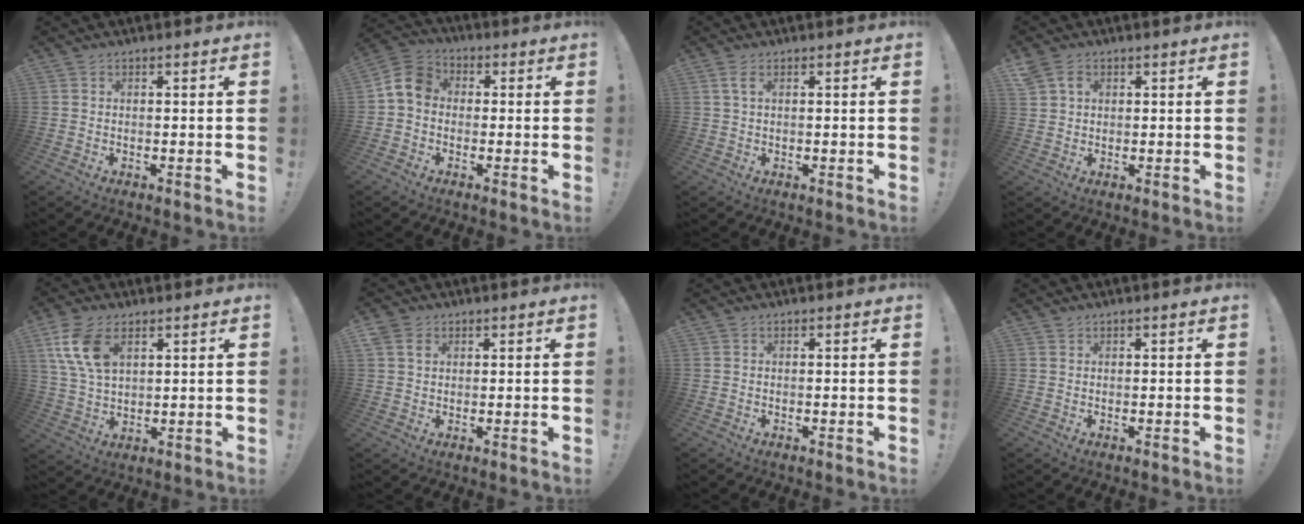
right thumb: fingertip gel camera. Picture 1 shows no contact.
{"total": 8.3, "force": [-0.1, 6.4, 5.3], "torque": [-0.104, 0.022, 0.006]}
{"total": 2.7, "force": [1.0, 0.9, 2.3], "torque": [-0.040, 0.001, 0.016]}
{"total": 4.1, "force": [1.7, 3.0, 2.2], "torque": [-0.033, -0.001, 0.032]}
{"total": 11.8, "force": [5.4, 6.8, 8.0], "torque": [-0.156, -0.009, 0.103]}
{"total": 3.8, "force": [1.7, 3.0, 1.8], "torque": [-0.027, -0.001, 0.032]}
{"total": 0.0}
{"total": 0.6, "force": [0.5, 0.3, 0.1], "torque": [0.005, -0.004, 0.010]}